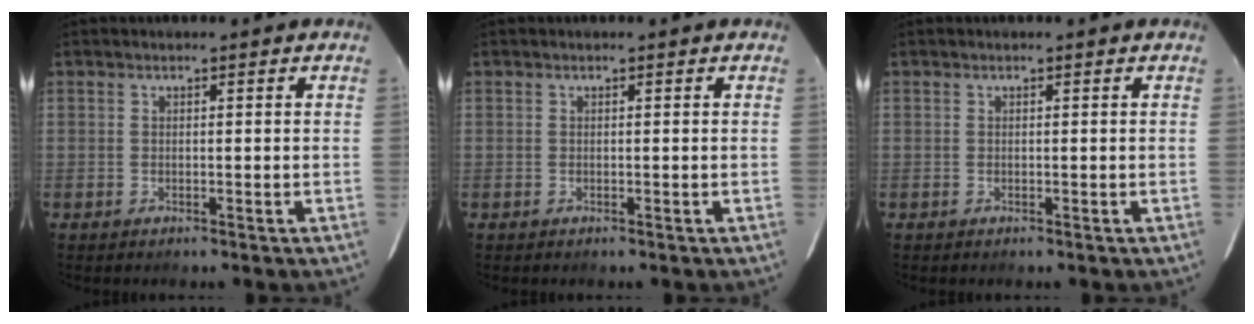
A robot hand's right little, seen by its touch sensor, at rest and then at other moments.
{"total": 0.0}
{"total": 0.0}